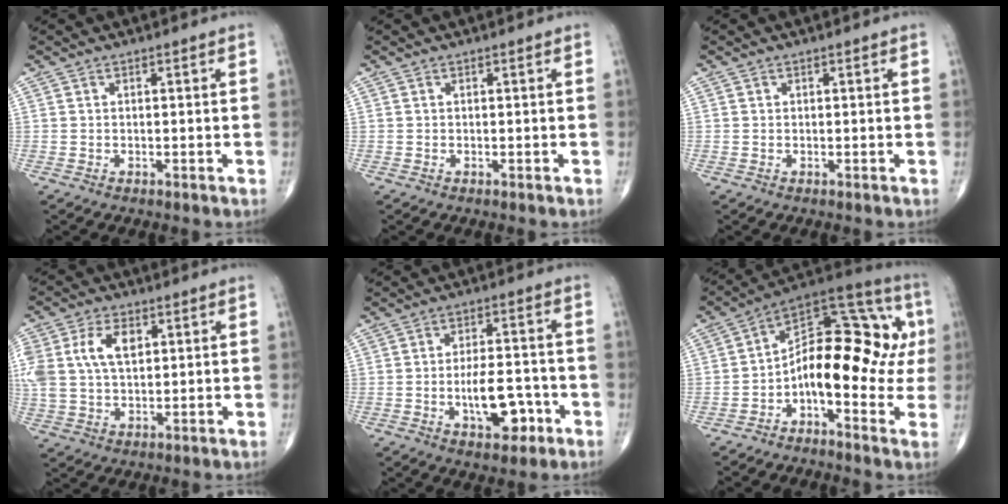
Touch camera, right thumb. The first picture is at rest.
{"total": 0.0}
{"total": 0.0}
{"total": 11.5, "force": [3.2, 7.1, 8.6], "torque": [-0.188, 0.004, 0.065]}
{"total": 9.3, "force": [-3.1, 4.5, 7.5], "torque": [-0.102, 0.022, -0.043]}
{"total": 19.5, "force": [-0.9, 9.8, 16.8], "torque": [-0.203, 0.054, -0.022]}